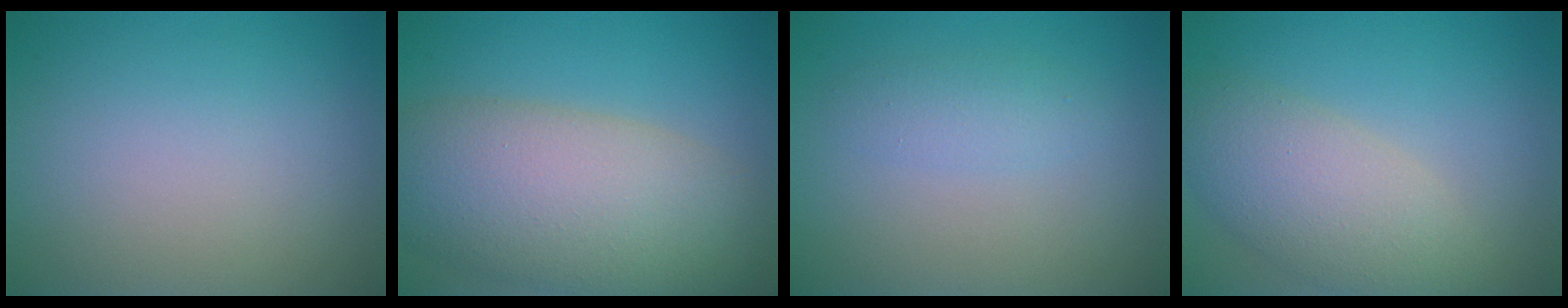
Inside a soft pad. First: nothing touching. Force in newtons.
{"total": 10.2, "press": 10.2, "slide": 0.5}
{"total": 1.6, "press": 1.6, "slide": 0.0}
{"total": 5.5, "press": 5.5, "slide": 0.6}